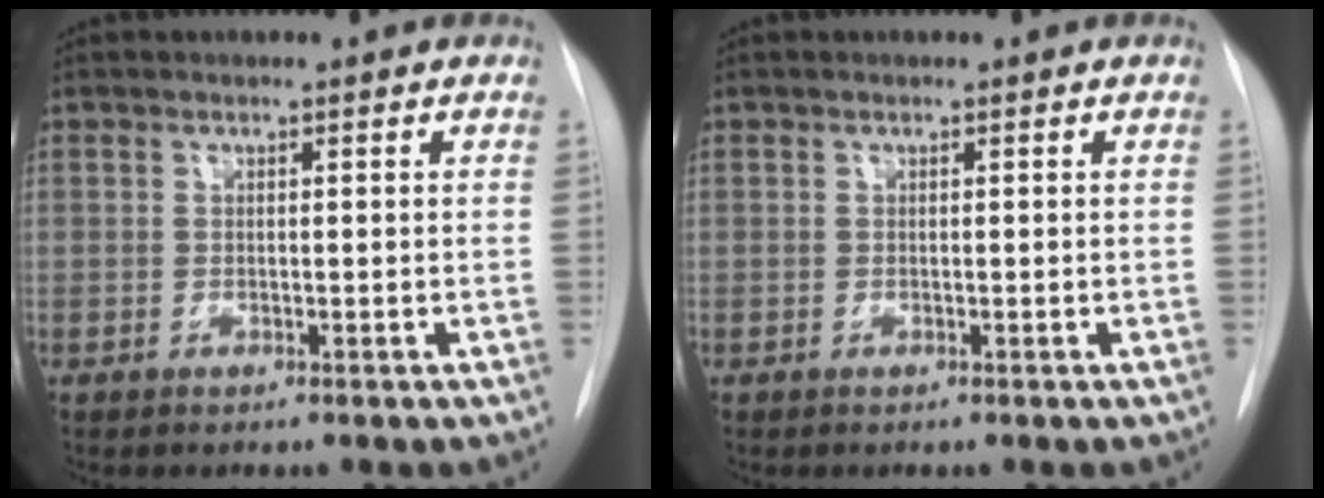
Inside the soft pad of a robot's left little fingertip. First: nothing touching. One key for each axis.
{"total": 0.0}